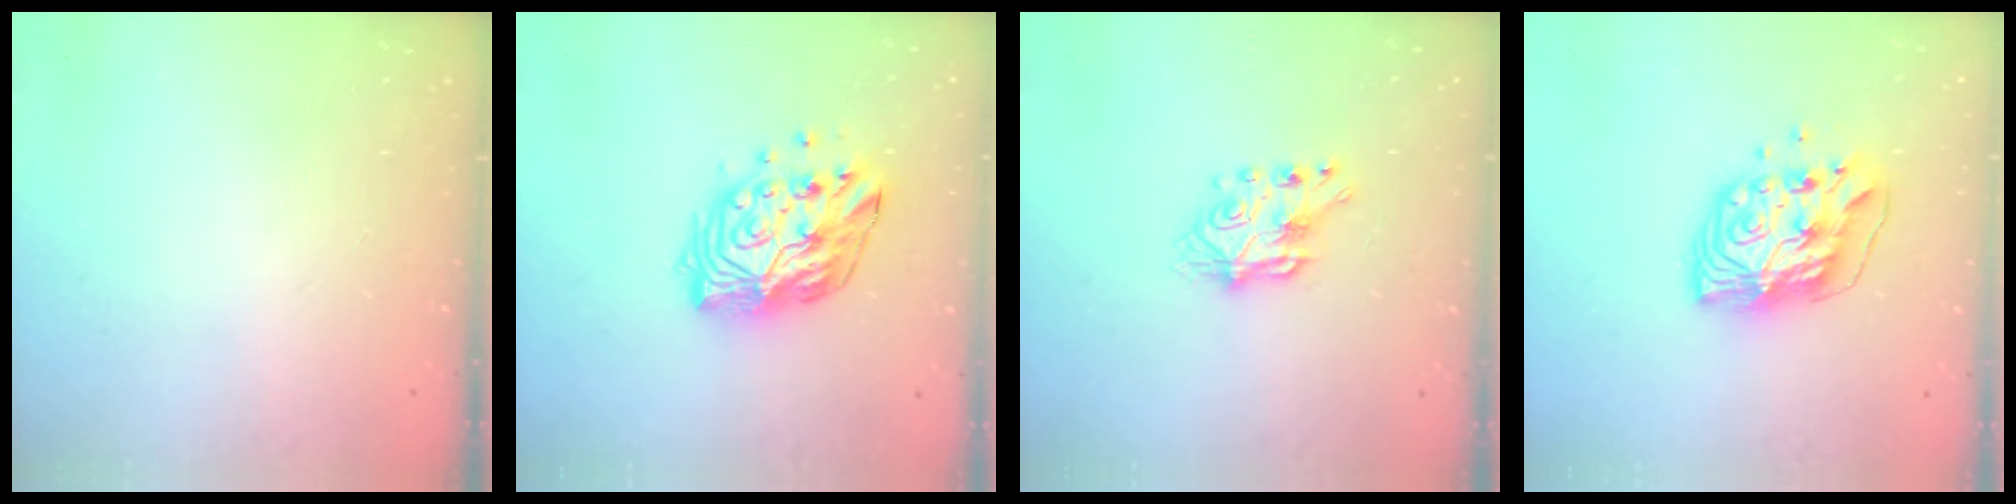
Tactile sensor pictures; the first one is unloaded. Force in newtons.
{"total": 14.2, "press": 14.2, "slide": 1.3}
{"total": 6.9, "press": 6.9, "slide": 0.5}
{"total": 10.6, "press": 10.5, "slide": 1.6}